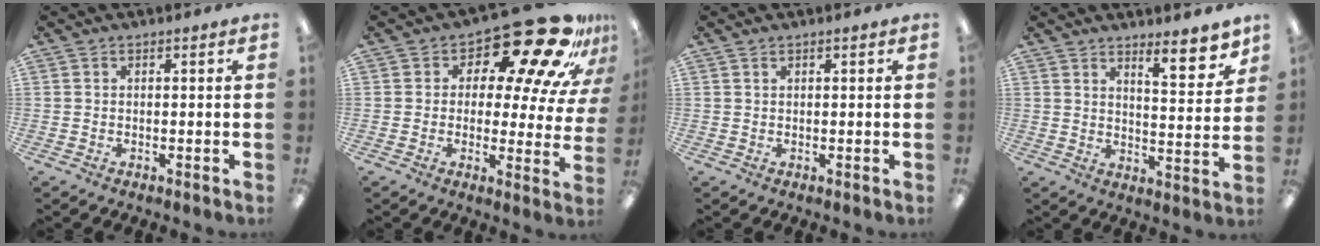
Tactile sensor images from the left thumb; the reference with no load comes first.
{"total": 19.8, "force": [13.8, 7.8, 12.0], "torque": [-0.157, -0.104, 0.220]}
{"total": 0.7, "force": [0.4, 0.3, 0.4], "torque": [-0.009, 0.004, 0.007]}
{"total": 9.4, "force": [7.6, 2.1, 5.1], "torque": [-0.048, -0.062, 0.122]}